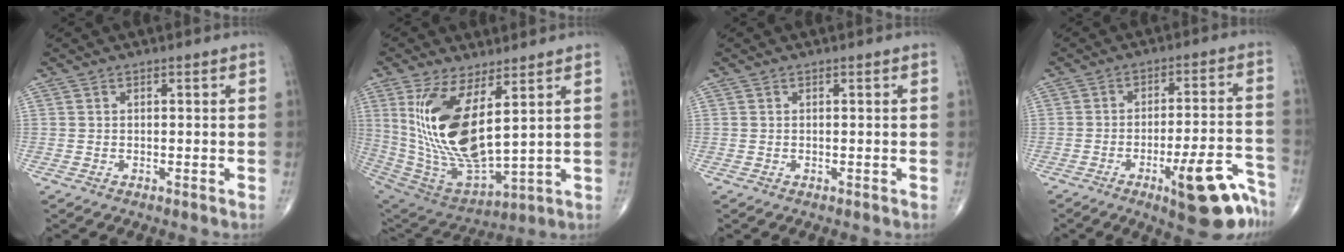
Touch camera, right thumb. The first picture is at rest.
{"total": 19.4, "force": [5.6, 7.7, 16.9], "torque": [-0.339, -0.039, 0.127]}
{"total": 0.0}
{"total": 14.9, "force": [-8.5, 3.5, 11.7], "torque": [-0.126, 0.060, -0.115]}